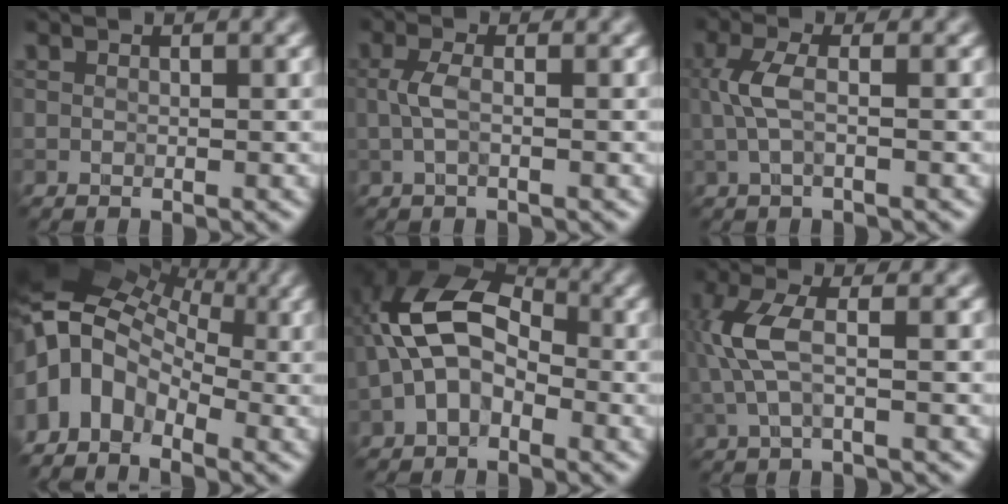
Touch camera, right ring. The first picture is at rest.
{"total": 1.4, "force": [-0.3, 0.3, 1.4], "torque": [-0.033, 0.009, -0.005]}
{"total": 2.3, "force": [0.0, 0.6, 2.3], "torque": [-0.055, 0.011, -0.001]}
{"total": 11.6, "force": [-1.6, 8.7, 7.6], "torque": [-0.131, 0.022, -0.027]}
{"total": 6.8, "force": [-0.8, 4.4, 5.2], "torque": [-0.109, 0.029, -0.028]}
{"total": 4.0, "force": [0.3, 1.3, 3.8], "torque": [-0.100, 0.013, 0.003]}